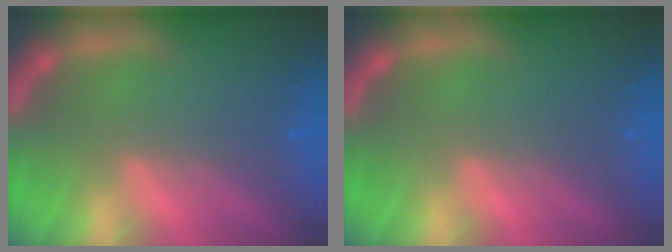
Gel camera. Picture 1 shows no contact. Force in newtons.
{"total": 0.0}